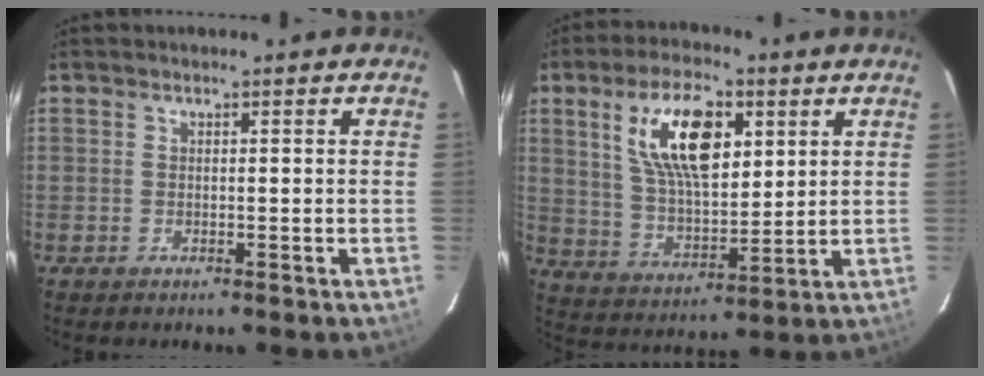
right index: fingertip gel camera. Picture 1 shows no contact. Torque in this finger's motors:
{"motor_torque": [1.23, 0.91, 0.65, 0.18]}